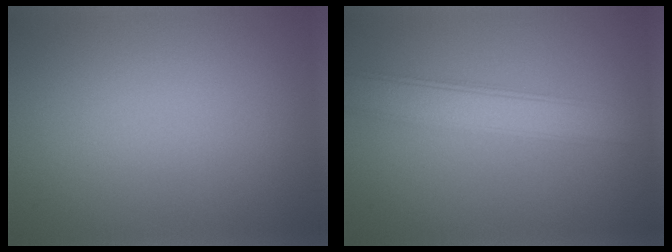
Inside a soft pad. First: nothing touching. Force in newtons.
{"total": 3.9, "press": 3.9, "slide": 0.2}